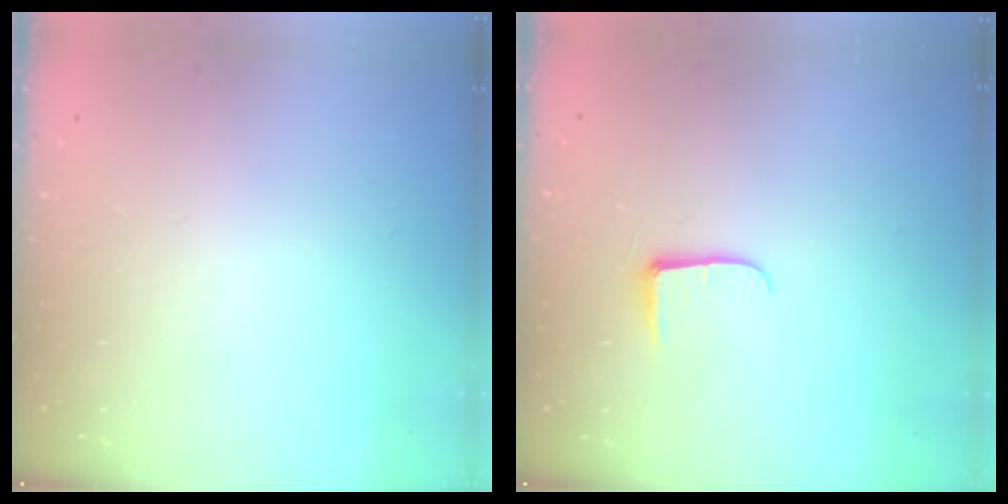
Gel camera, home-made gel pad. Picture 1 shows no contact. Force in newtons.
{"total": 5.8, "press": 5.8, "slide": 0.9}